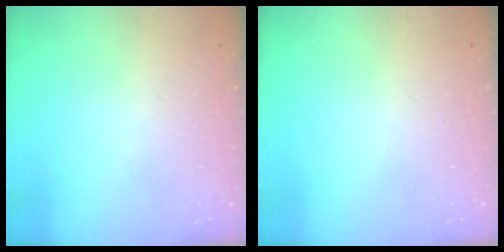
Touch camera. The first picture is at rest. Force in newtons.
{"total": 0.0}